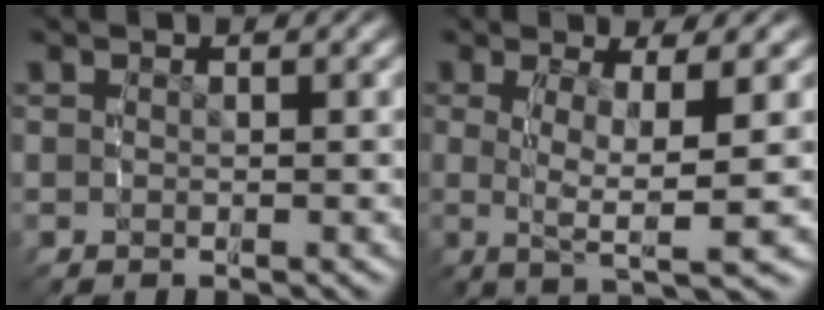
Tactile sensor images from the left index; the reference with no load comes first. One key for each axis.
{"total": 7.3, "fx": -1.0, "fy": 2.6, "fz": 6.7, "tx": -0.105, "ty": -0.018, "tz": -0.007}